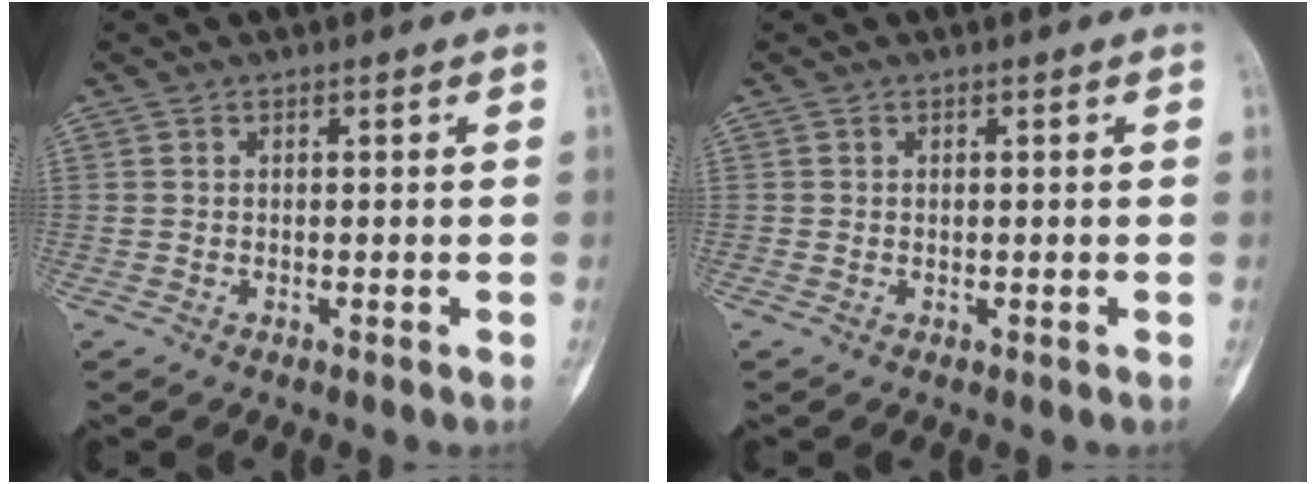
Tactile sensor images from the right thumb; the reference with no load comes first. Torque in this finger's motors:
{"motor_torque": [0.03, 0.17, 0.17, -0.03, 0.03]}